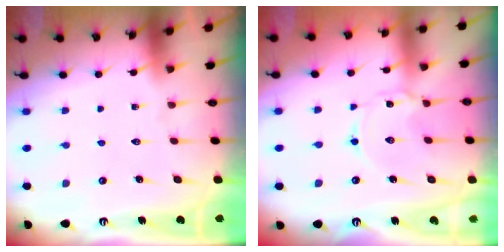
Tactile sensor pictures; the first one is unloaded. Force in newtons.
{"total": 1.6, "press": 1.5, "slide": 0.2}